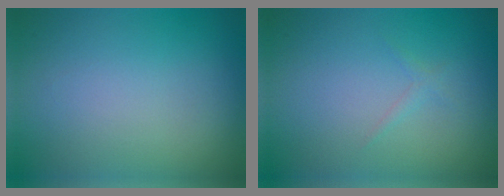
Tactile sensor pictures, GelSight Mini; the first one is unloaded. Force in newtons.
{"total": 0.7, "press": 0.7, "slide": 0.0}